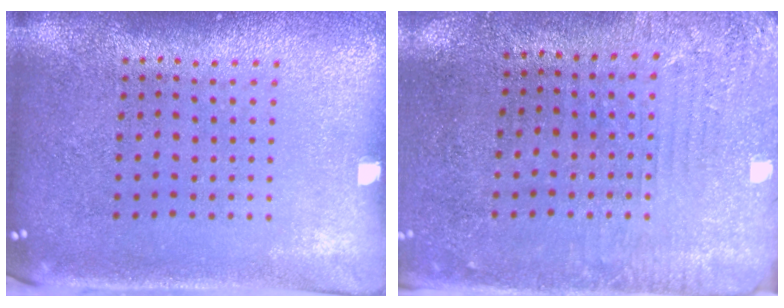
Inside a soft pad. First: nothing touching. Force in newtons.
{"total": 2.8, "press": 2.3, "slide": 1.5}